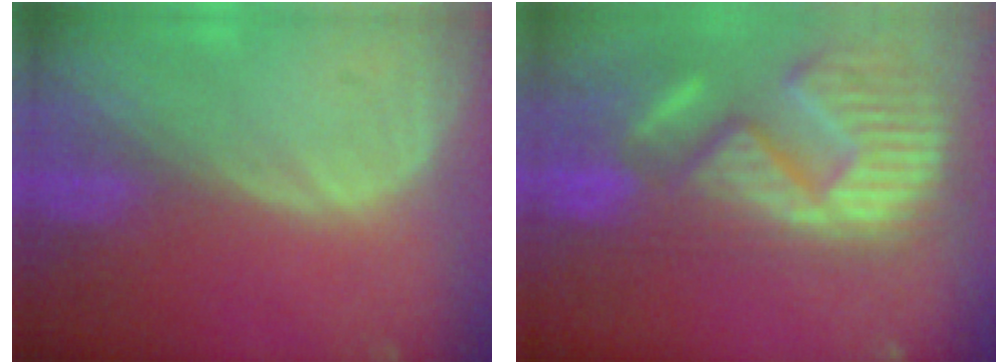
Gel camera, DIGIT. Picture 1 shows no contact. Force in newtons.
{"total": 15.4, "press": 12.7, "slide": 8.7}